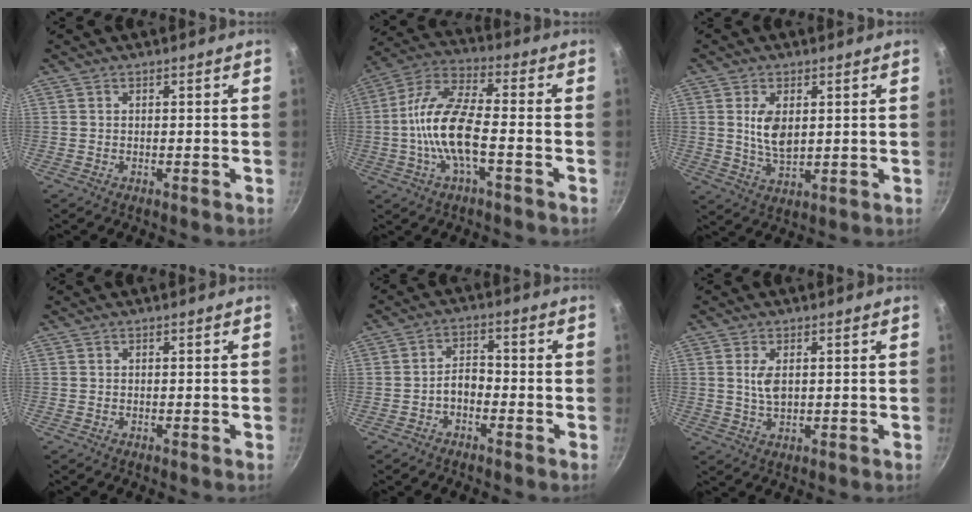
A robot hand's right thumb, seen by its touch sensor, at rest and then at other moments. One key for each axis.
{"total": 13.8, "fx": -2.5, "fy": 5.1, "fz": 12.6, "tx": -0.264, "ty": 0.038, "tz": -0.050}
{"total": 6.6, "fx": 1.3, "fy": 3.6, "fz": 5.4, "tx": -0.091, "ty": -0.012, "tz": 0.033}
{"total": 0.0}
{"total": 3.9, "fx": -1.6, "fy": 2.5, "fz": 2.6, "tx": -0.032, "ty": 0.024, "tz": -0.037}
{"total": 3.9, "fx": 0.8, "fy": 2.0, "fz": 3.2, "tx": -0.066, "ty": -0.008, "tz": 0.020}